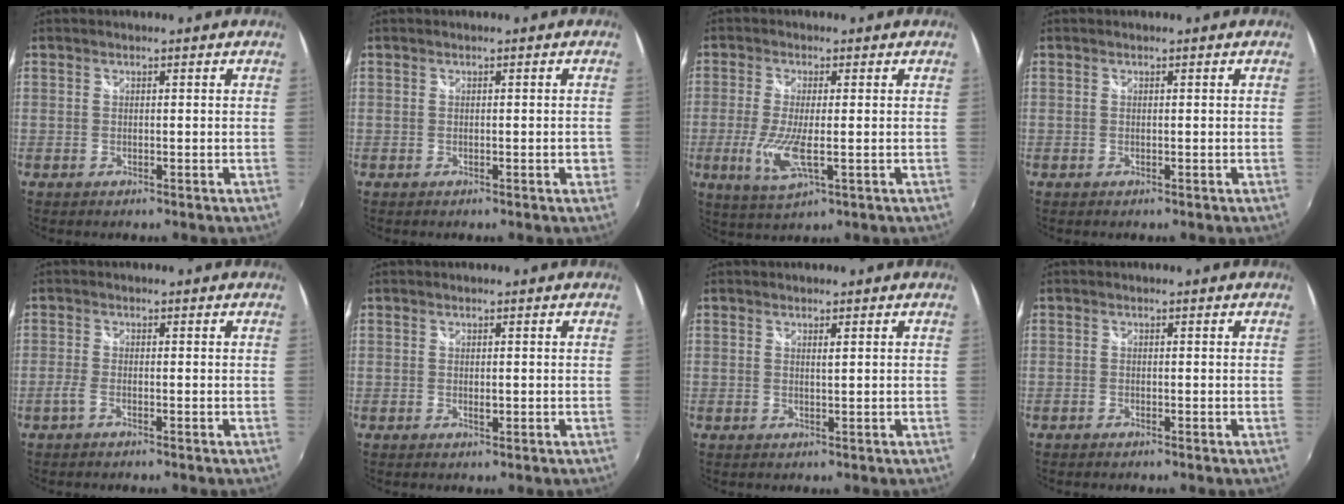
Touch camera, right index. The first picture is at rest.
{"total": 1.3, "force": [-0.4, 0.5, 1.1], "torque": [-0.011, 0.004, -0.004]}
{"total": 7.5, "force": [-1.6, 1.7, 7.1], "torque": [-0.154, -0.018, -0.031]}
{"total": 0.0}
{"total": 1.7, "force": [-1.2, 0.3, 1.2], "torque": [-0.031, -0.002, -0.027]}
{"total": 0.8, "force": [-0.1, 0.5, 0.6], "torque": [-0.012, -0.002, -0.001]}
{"total": 0.8, "force": [0.4, -0.1, 0.6], "torque": [-0.009, 0.000, 0.006]}
{"total": 0.7, "force": [-0.6, 0.2, 0.2], "torque": [-0.006, -0.003, -0.015]}